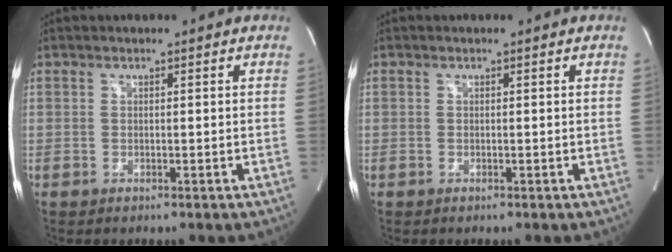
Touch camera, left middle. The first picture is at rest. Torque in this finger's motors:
{"motor_torque": [0.00, 0.00, 0.00, 0.00]}